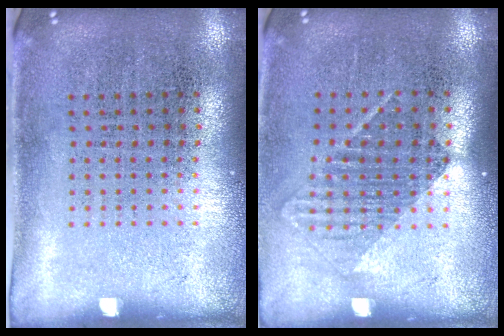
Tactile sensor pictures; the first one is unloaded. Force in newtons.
{"total": 1.3, "press": 1.0, "slide": 0.8}